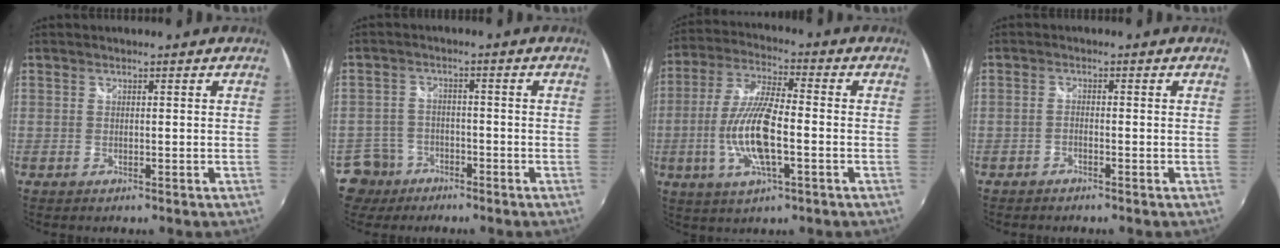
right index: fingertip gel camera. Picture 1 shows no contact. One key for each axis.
{"total": 5.6, "fx": -3.5, "fy": 4.3, "fz": 0.0, "tx": -0.012, "ty": 0.019, "tz": -0.067}
{"total": 13.7, "fx": -2.8, "fy": 4.0, "fz": 12.8, "tx": -0.261, "ty": -0.005, "tz": -0.054}
{"total": 1.3, "fx": -1.2, "fy": 0.4, "fz": 0.5, "tx": -0.016, "ty": 0.001, "tz": -0.027}